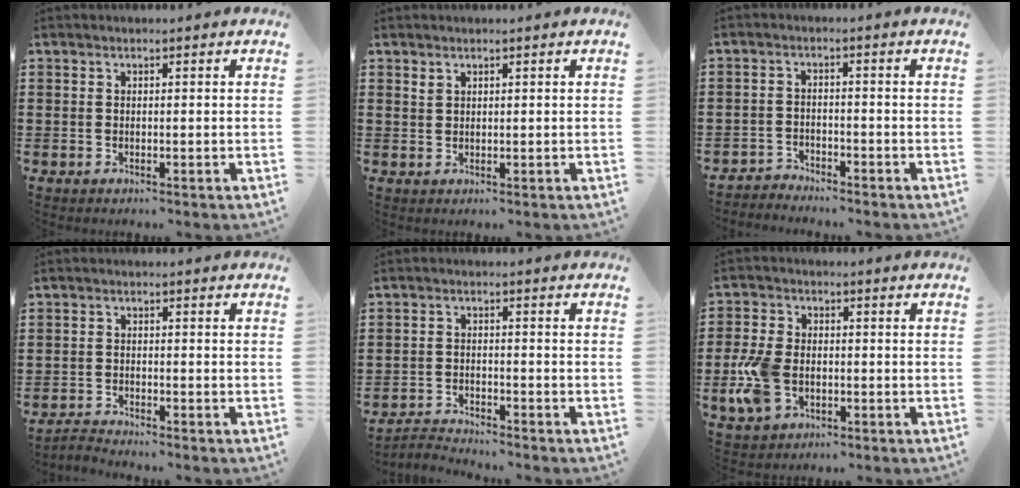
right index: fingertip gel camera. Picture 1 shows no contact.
{"total": 1.1, "force": [0.8, 0.6, 0.3], "torque": [-0.008, 0.004, 0.015]}
{"total": 2.6, "force": [-2.6, 0.3, -0.3], "torque": [-0.006, 0.000, -0.057]}
{"total": 1.8, "force": [-1.8, -0.1, -0.1], "torque": [-0.004, 0.001, -0.037]}
{"total": 2.6, "force": [-2.6, 0.1, -0.1], "torque": [-0.006, -0.001, -0.057]}
{"total": 7.7, "force": [-1.9, 4.9, 5.7], "torque": [-0.146, -0.001, -0.041]}